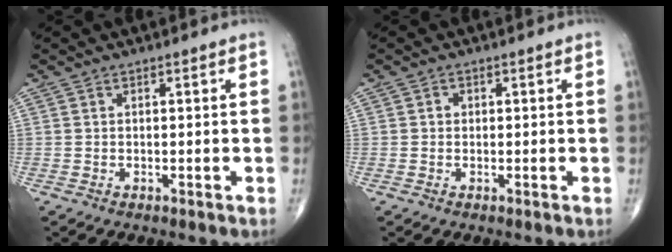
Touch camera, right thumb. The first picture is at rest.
{"total": 1.0, "force": [0.1, 0.9, 0.4], "torque": [-0.001, 0.003, 0.001]}